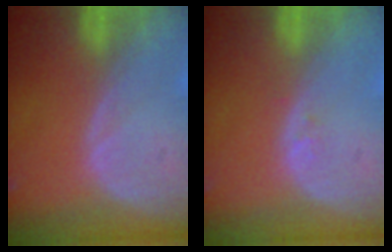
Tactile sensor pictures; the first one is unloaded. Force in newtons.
{"total": 0.8, "press": 0.6, "slide": 0.5}